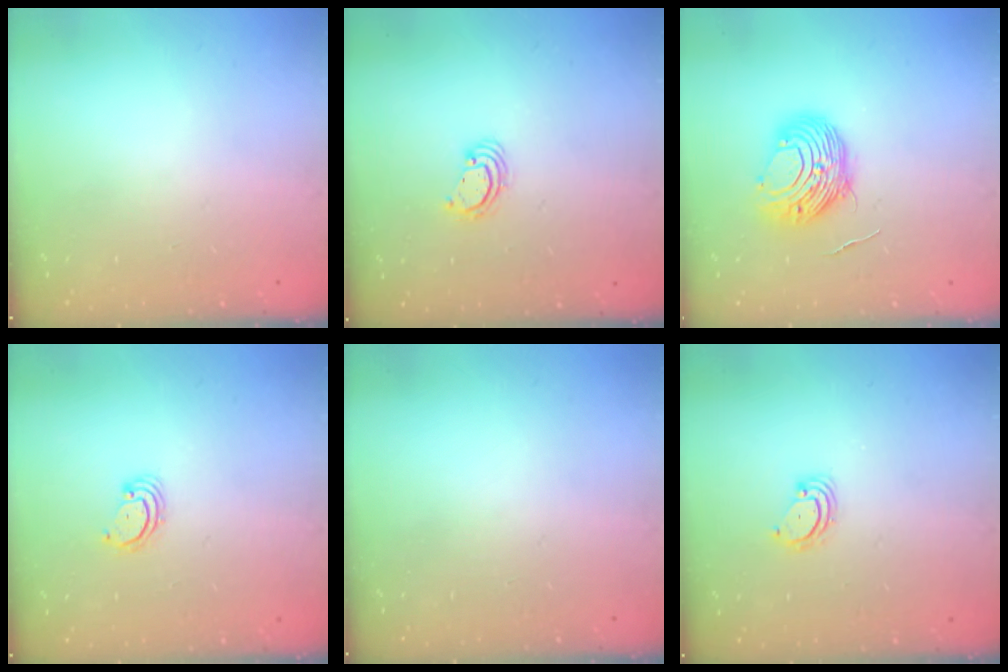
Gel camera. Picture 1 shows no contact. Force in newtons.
{"total": 2.2, "press": 2.2, "slide": 0.2}
{"total": 10.1, "press": 10.0, "slide": 0.9}
{"total": 2.8, "press": 2.8, "slide": 0.2}
{"total": 0.0}
{"total": 3.2, "press": 3.2, "slide": 0.3}